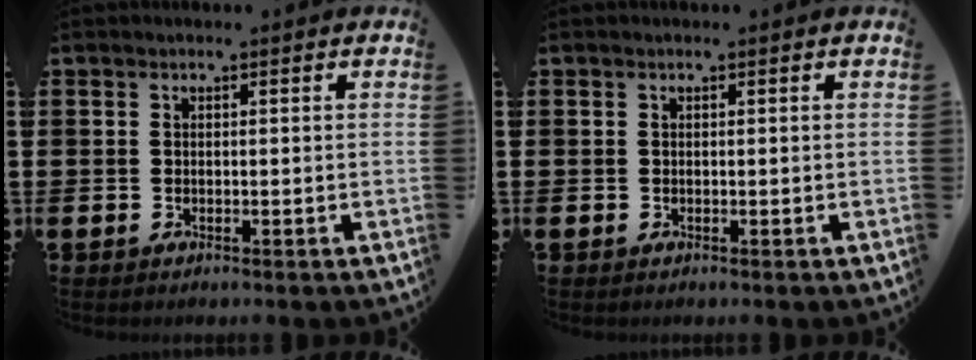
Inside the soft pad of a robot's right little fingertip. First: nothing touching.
{"total": 0.0}